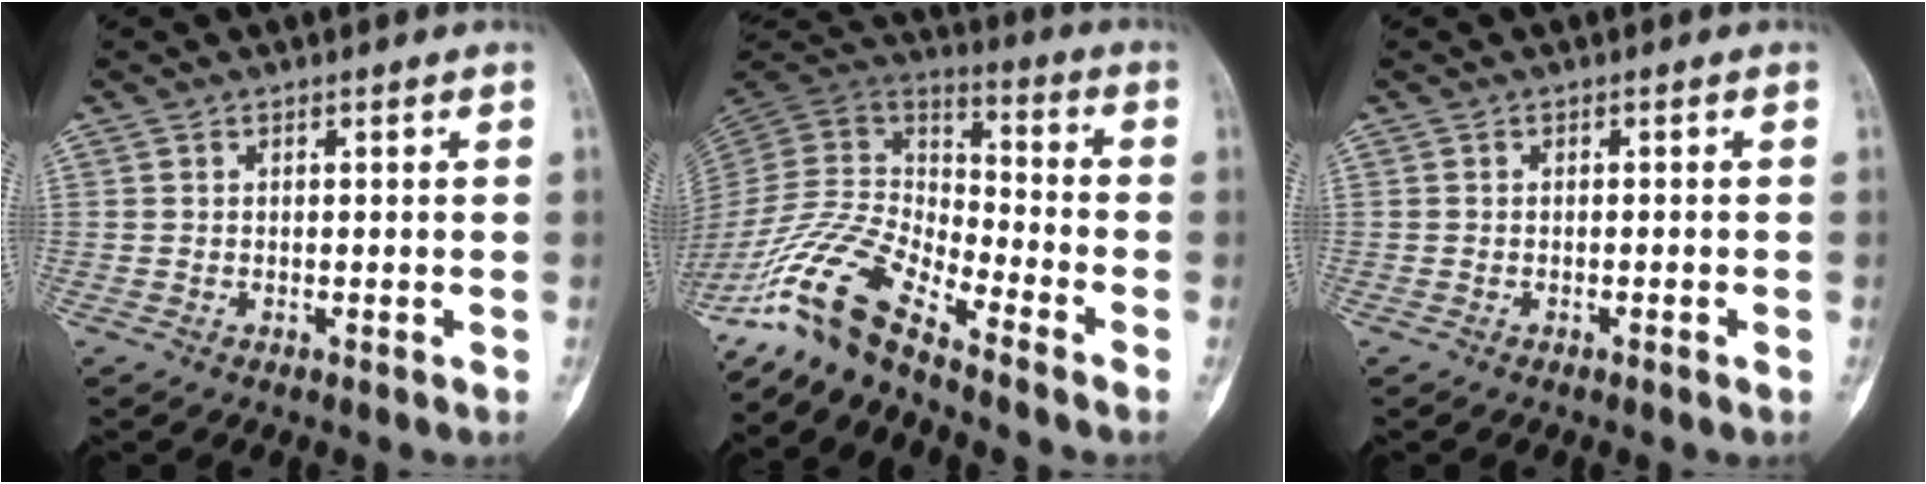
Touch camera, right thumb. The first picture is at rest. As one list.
[{"total": 13.5, "force": [-11.4, 2.7, 6.7], "torque": [-0.140, 0.080, -0.233]}, {"total": 0.6, "force": [-0.3, 0.0, 0.5], "torque": [-0.009, 0.003, -0.002]}]